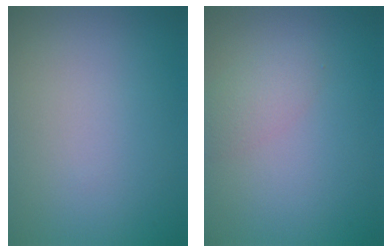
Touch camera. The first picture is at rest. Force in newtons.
{"total": 1.7, "press": 1.7, "slide": 0.1}